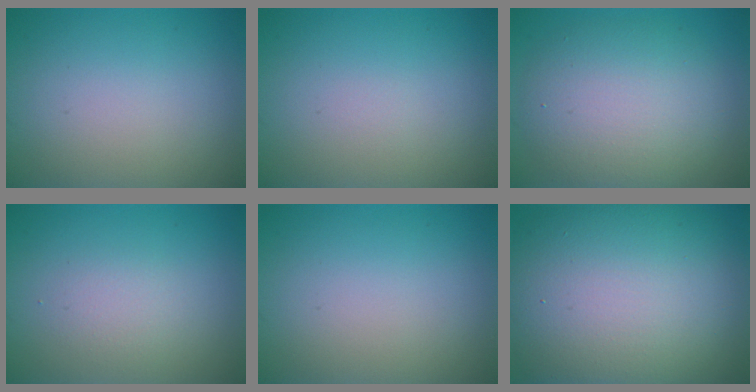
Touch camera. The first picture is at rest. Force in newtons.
{"total": 0.0}
{"total": 7.1, "press": 7.1, "slide": 0.6}
{"total": 1.6, "press": 1.6, "slide": 0.1}
{"total": 0.0}
{"total": 15.7, "press": 15.7, "slide": 1.0}